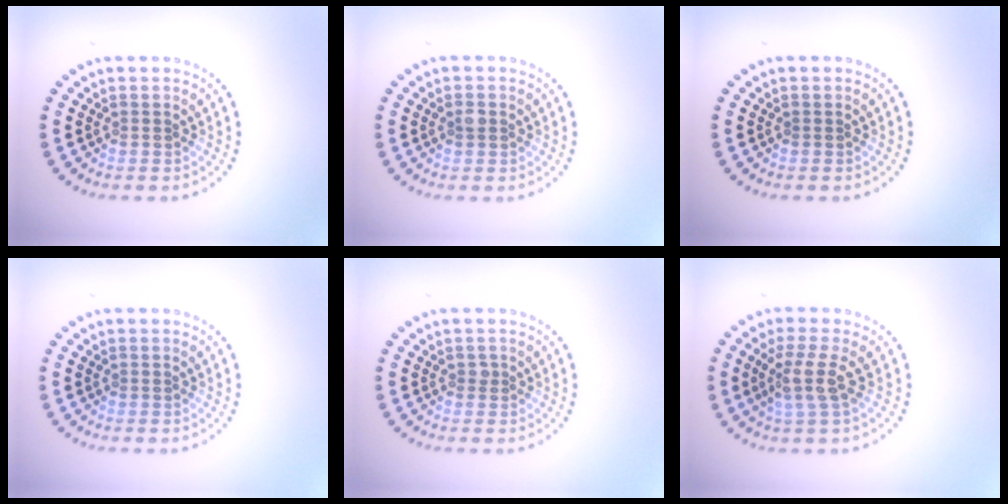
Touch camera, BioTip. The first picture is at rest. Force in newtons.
{"total": 0.9, "press": 0.9, "slide": 0.0}
{"total": 0.0}
{"total": 0.0}
{"total": 0.7, "press": 0.5, "slide": 0.5}
{"total": 3.0, "press": 2.3, "slide": 1.9}